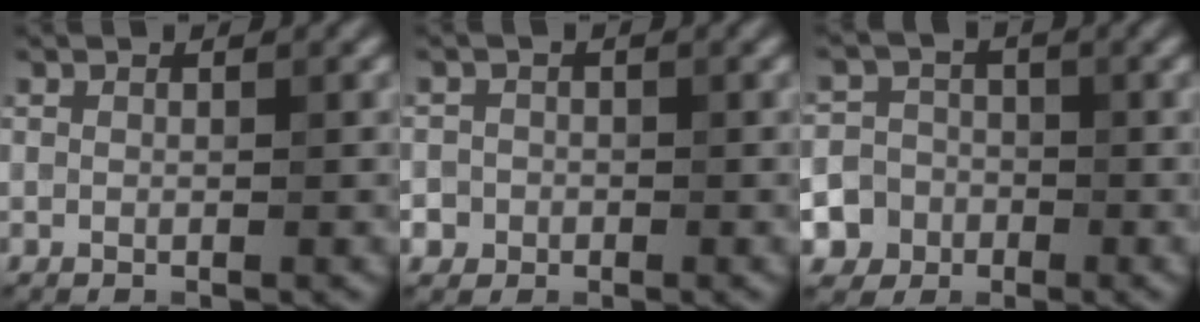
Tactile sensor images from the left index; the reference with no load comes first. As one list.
[{"total": 3.1, "force": [-1.5, 2.7, 0.3], "torque": [0.021, 0.003, -0.038]}, {"total": 7.1, "force": [-3.5, 6.1, 1.0], "torque": [-0.010, -0.011, -0.079]}]